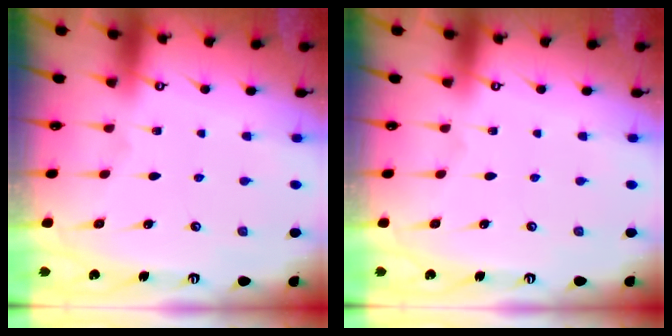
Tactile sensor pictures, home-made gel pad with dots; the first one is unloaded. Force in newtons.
{"total": 0.0}